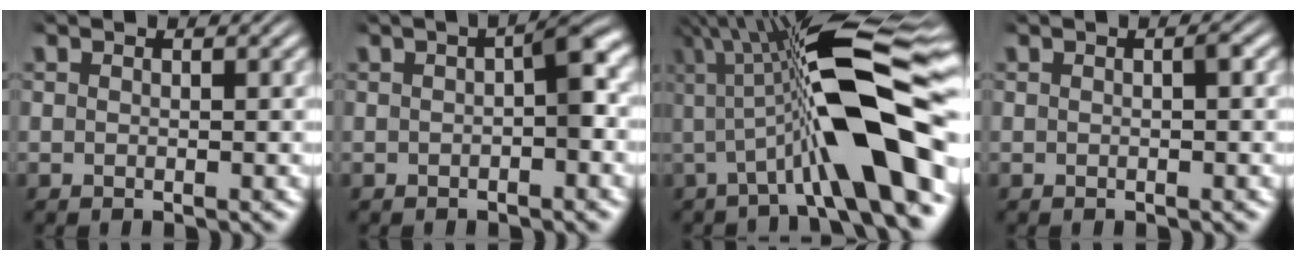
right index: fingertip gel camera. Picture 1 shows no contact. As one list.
[{"total": 3.1, "force": [0.2, 1.2, 2.8], "torque": [-0.035, 0.008, -0.001]}, {"total": 11.7, "force": [1.3, 3.5, 11.1], "torque": [-0.174, 0.014, 0.012]}, {"total": 0.8, "force": [0.1, 0.3, 0.8], "torque": [-0.006, 0.005, -0.001]}]